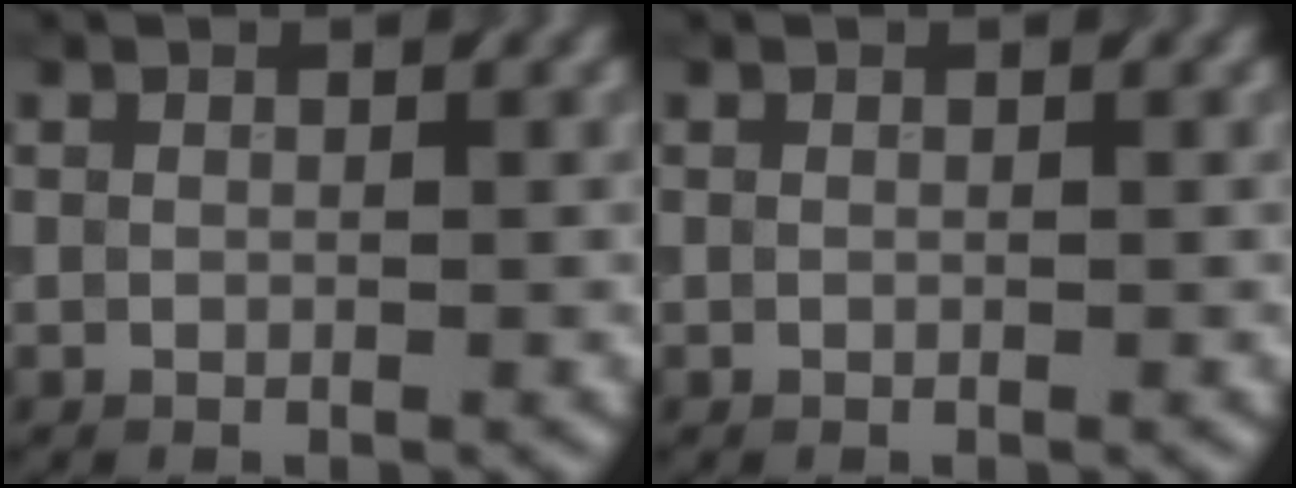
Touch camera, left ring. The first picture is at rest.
{"total": 0.0}